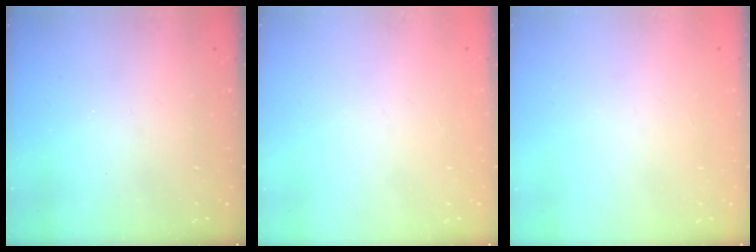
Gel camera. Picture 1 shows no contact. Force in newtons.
{"total": 0.0}
{"total": 0.0}